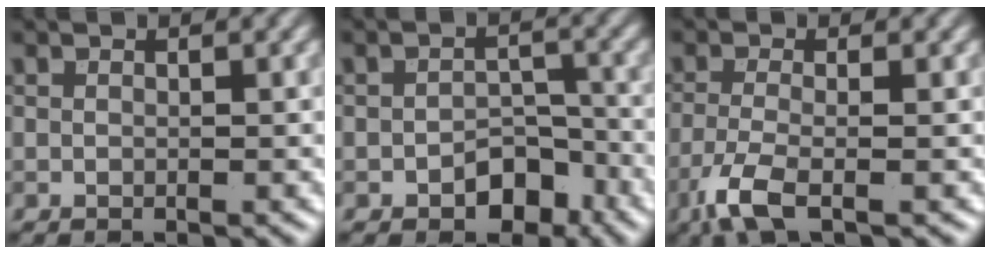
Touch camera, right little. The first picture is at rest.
{"total": 3.6, "force": [-2.0, 2.4, 1.9], "torque": [-0.016, 0.002, -0.030]}
{"total": 3.9, "force": [-2.1, 1.1, 3.2], "torque": [-0.069, -0.008, -0.054]}